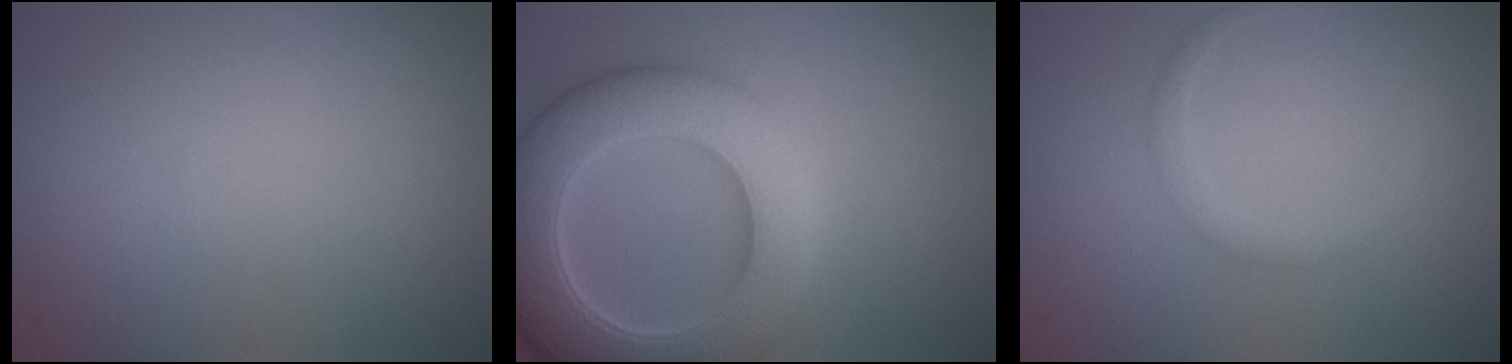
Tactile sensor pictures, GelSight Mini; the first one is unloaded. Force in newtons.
{"total": 10.8, "press": 10.8, "slide": 0.2}
{"total": 1.4, "press": 1.4, "slide": 0.0}